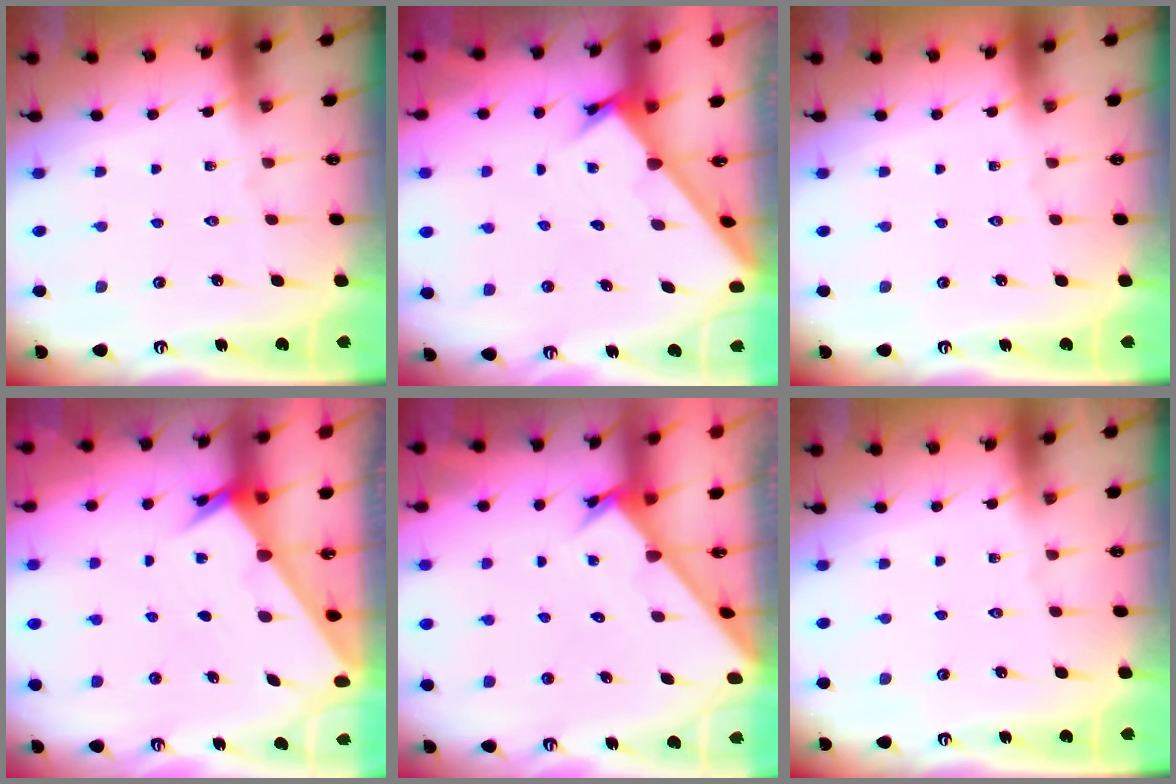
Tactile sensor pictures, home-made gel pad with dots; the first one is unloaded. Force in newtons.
{"total": 2.0, "press": 2.0, "slide": 0.2}
{"total": 0.0}
{"total": 2.4, "press": 2.4, "slide": 0.2}
{"total": 2.7, "press": 2.6, "slide": 0.3}
{"total": 0.0}